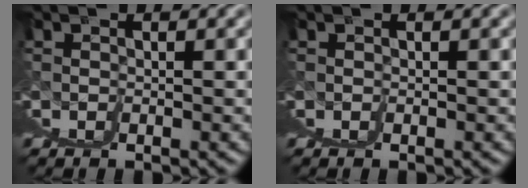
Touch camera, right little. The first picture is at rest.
{"total": 0.0}